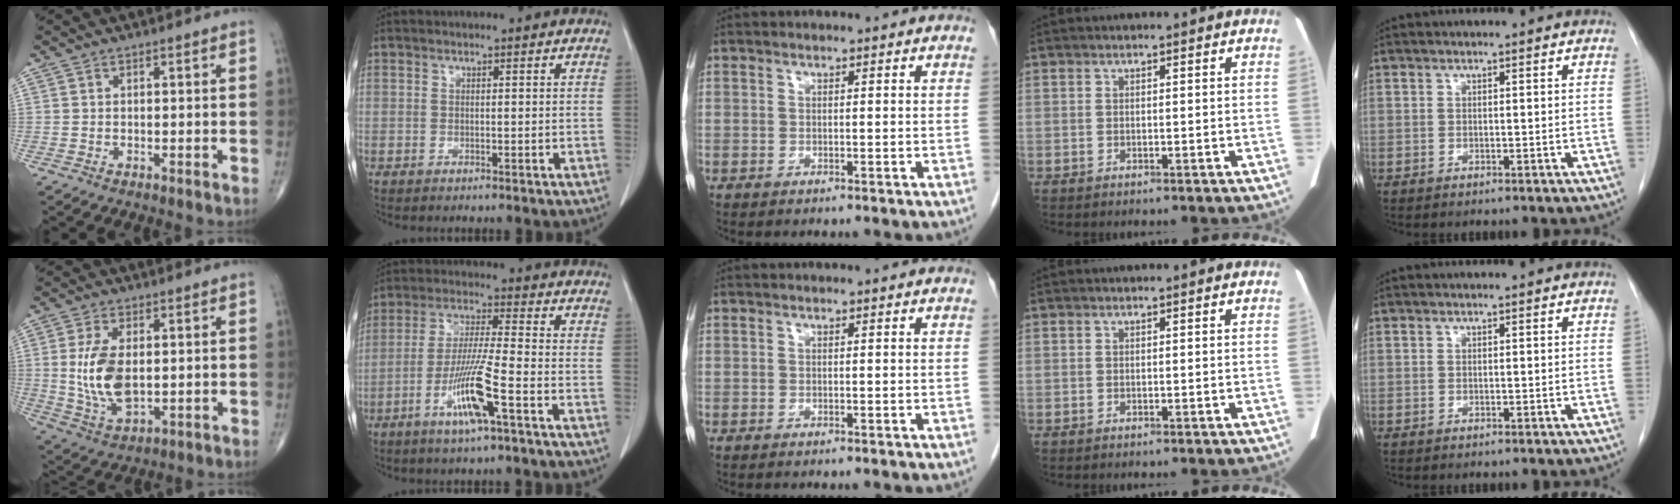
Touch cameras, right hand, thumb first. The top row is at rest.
{"thumb": {"total": 10.7, "force": [0.7, 5.6, 9.1], "torque": [-0.181, -0.013, 0.024]}, "index": {"total": 10.2, "force": [-4.5, -0.2, 9.2], "torque": [-0.180, -0.013, -0.088]}}